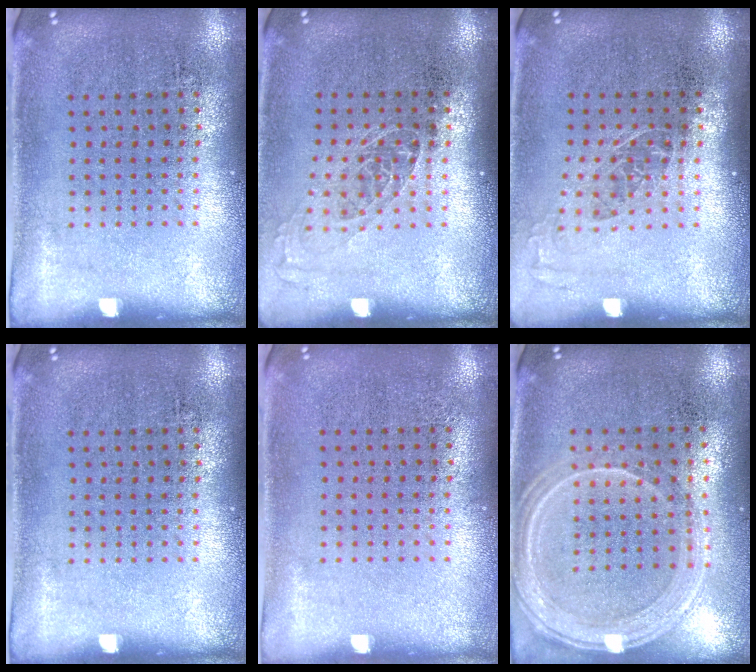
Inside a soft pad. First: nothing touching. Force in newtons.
{"total": 1.1, "press": 0.9, "slide": 0.6}
{"total": 1.1, "press": 1.0, "slide": 0.5}
{"total": 0.0}
{"total": 0.0}
{"total": 1.2, "press": 1.2, "slide": 0.3}